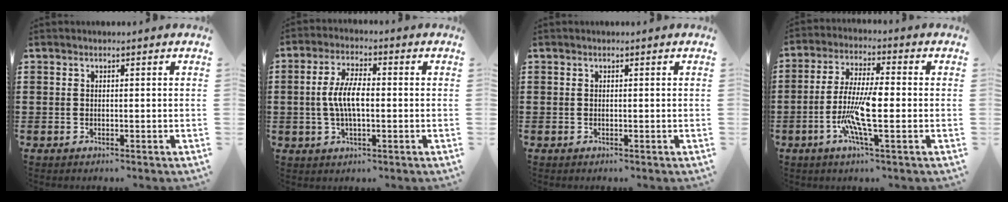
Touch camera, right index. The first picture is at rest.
{"total": 6.5, "force": [-0.4, 2.4, 6.0], "torque": [-0.135, -0.004, -0.016]}
{"total": 0.0}
{"total": 9.1, "force": [-2.0, 2.2, 8.6], "torque": [-0.186, -0.012, -0.043]}